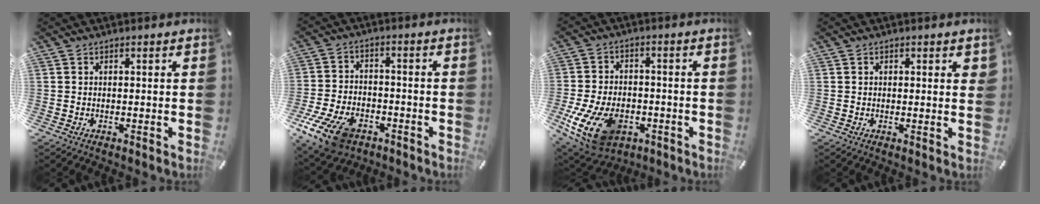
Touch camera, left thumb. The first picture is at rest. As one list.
[{"total": 12.9, "force": [-7.4, 7.6, 7.3], "torque": [-0.150, 0.040, -0.130]}, {"total": 16.8, "force": [-6.4, 10.9, 11.0], "torque": [-0.216, 0.032, -0.101]}, {"total": 1.1, "force": [0.5, 0.6, 0.8], "torque": [-0.006, 0.001, 0.006]}]